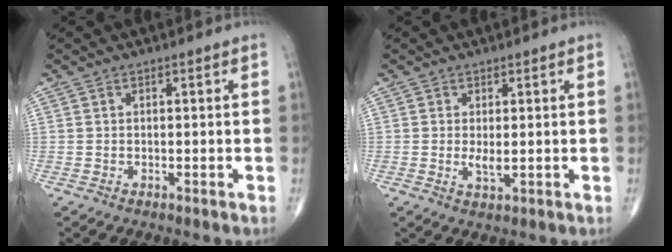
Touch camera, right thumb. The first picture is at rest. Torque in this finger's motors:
{"motor_torque": [1.68, 1.58, -0.06, -0.10, 0.01]}